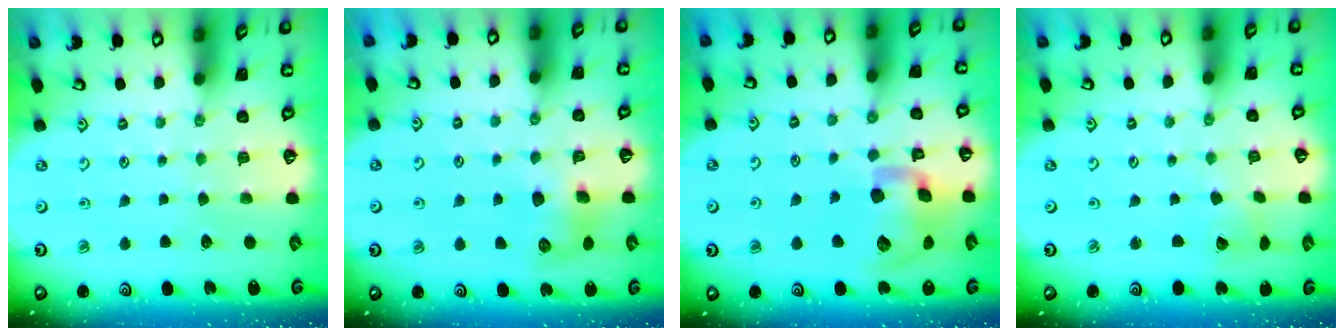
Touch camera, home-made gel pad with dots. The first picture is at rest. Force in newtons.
{"total": 8.3, "press": 8.3, "slide": 0.8}
{"total": 16.9, "press": 16.7, "slide": 2.6}
{"total": 2.2, "press": 2.2, "slide": 0.3}